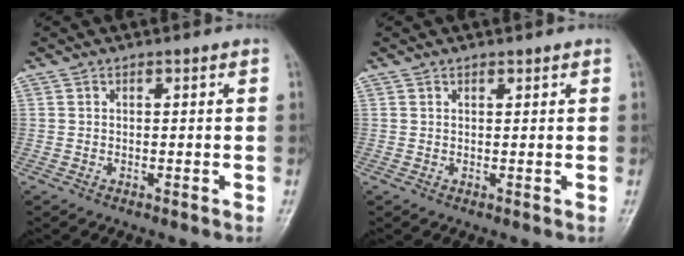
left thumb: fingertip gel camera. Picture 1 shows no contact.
{"total": 0.7, "force": [0.6, 0.3, 0.3], "torque": [-0.005, -0.004, 0.010]}